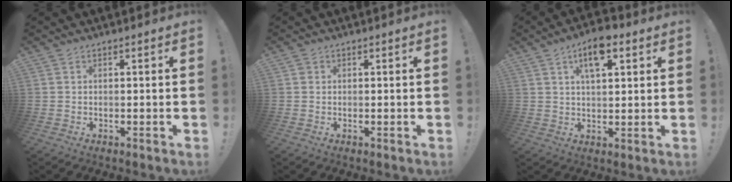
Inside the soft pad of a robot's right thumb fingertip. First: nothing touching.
{"total": 0.8, "force": [0.4, 0.7, 0.2], "torque": [-0.004, 0.002, 0.008]}
{"total": 9.0, "force": [4.5, 4.3, 6.5], "torque": [-0.088, -0.011, 0.074]}